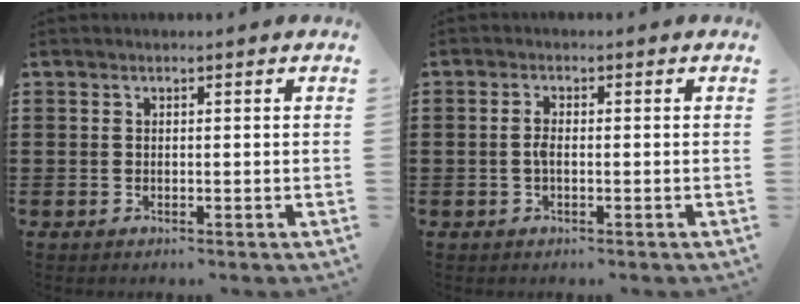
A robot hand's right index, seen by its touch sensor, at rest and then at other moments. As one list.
[{"total": 2.0, "force": [-0.4, 0.6, 1.9], "torque": [-0.043, -0.003, -0.009]}]